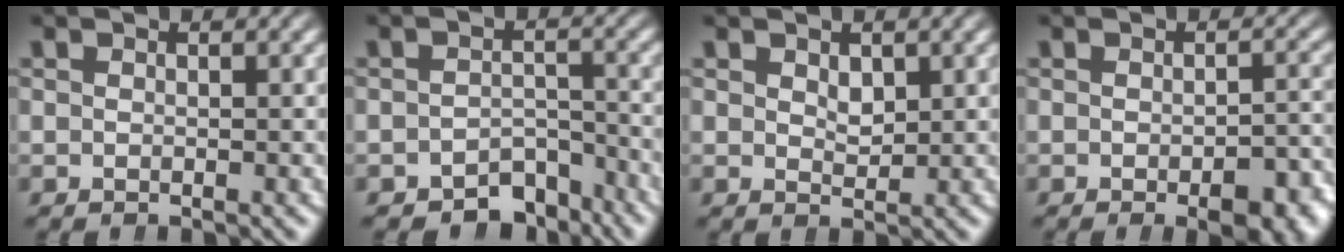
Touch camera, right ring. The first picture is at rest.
{"total": 5.7, "force": [-5.0, 2.2, 1.4], "torque": [0.009, -0.010, -0.079]}
{"total": 1.3, "force": [1.1, 0.0, 0.8], "torque": [0.000, -0.004, 0.028]}
{"total": 4.1, "force": [-2.5, 1.2, 3.0], "torque": [-0.028, -0.002, -0.037]}